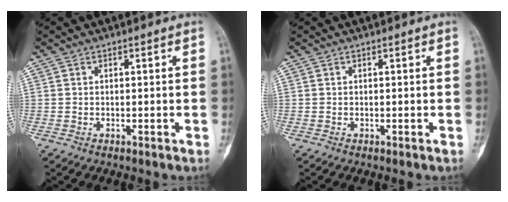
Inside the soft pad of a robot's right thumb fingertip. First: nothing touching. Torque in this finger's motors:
{"motor_torque": [0.00, 0.00, -0.01, -0.01, 0.01]}